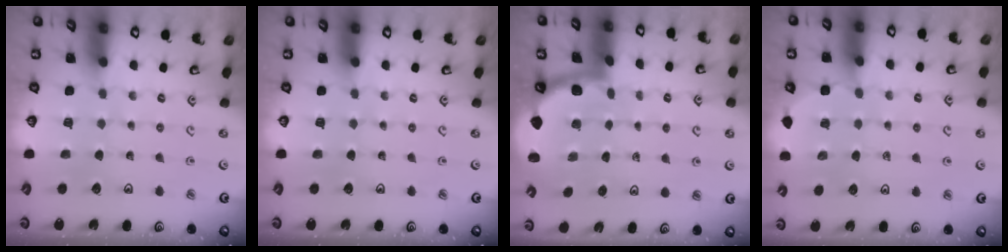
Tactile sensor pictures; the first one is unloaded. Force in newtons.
{"total": 0.0}
{"total": 1.6, "press": 1.6, "slide": 0.1}
{"total": 3.3, "press": 3.0, "slide": 1.5}